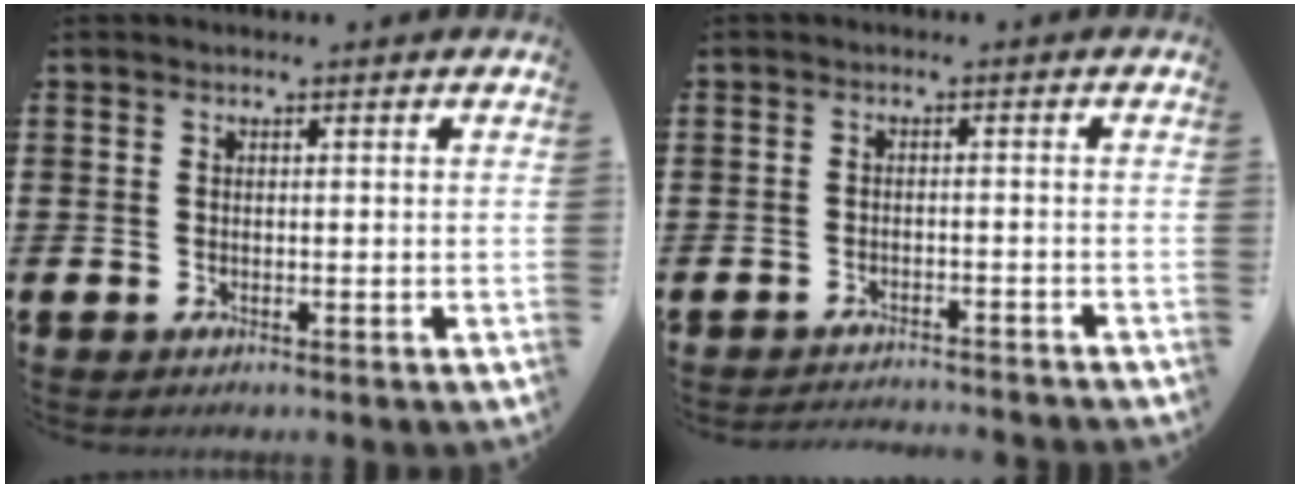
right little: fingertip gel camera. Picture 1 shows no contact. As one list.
[{"total": 1.7, "force": [-1.7, -0.2, -0.1], "torque": [-0.001, 0.005, -0.037]}]